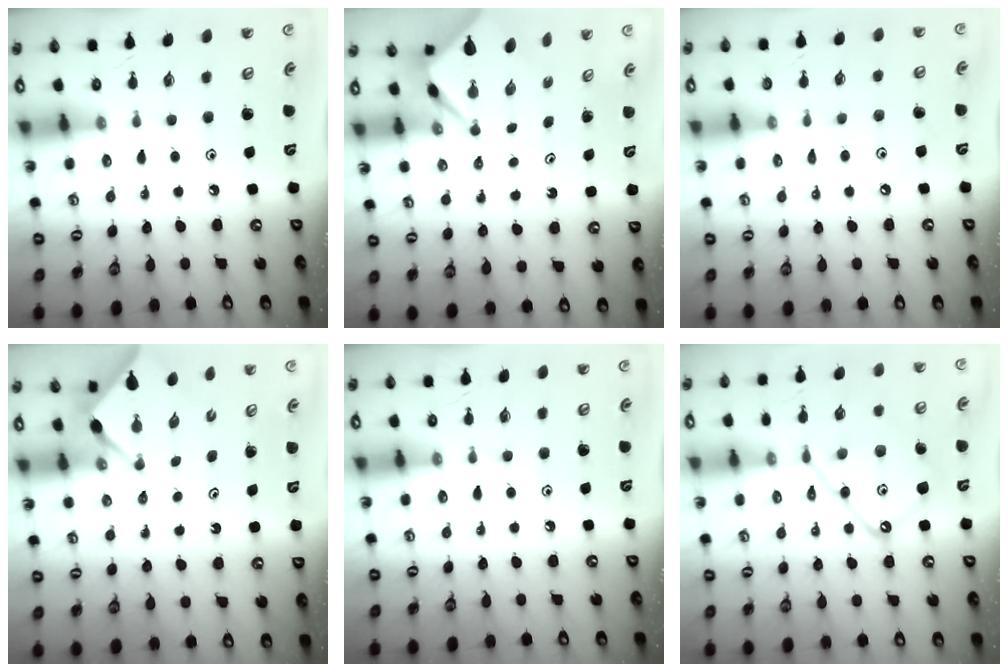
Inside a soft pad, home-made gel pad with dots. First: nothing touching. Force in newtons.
{"total": 2.5, "press": 2.5, "slide": 0.2}
{"total": 5.5, "press": 5.5, "slide": 0.5}
{"total": 2.9, "press": 2.9, "slide": 0.2}
{"total": 0.0}
{"total": 15.2, "press": 15.1, "slide": 1.3}